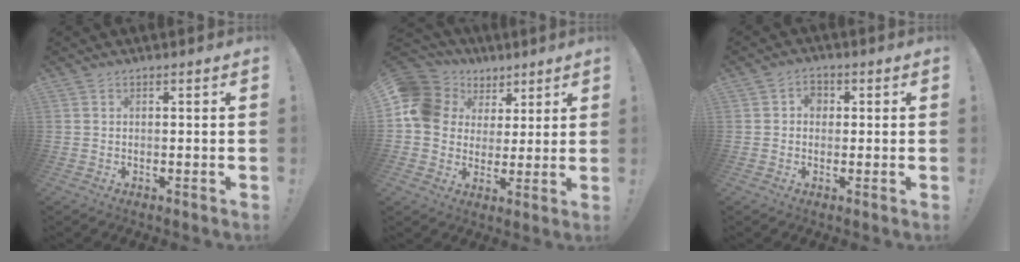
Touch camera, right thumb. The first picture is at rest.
{"total": 12.4, "force": [4.0, 10.6, 5.1], "torque": [-0.083, -0.016, 0.084]}
{"total": 3.6, "force": [0.1, 2.9, 2.2], "torque": [-0.030, 0.003, -0.001]}